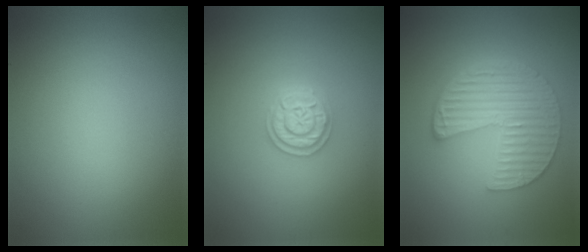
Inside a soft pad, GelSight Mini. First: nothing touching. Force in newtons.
{"total": 2.3, "press": 2.3, "slide": 0.5}
{"total": 6.7, "press": 4.8, "slide": 4.6}